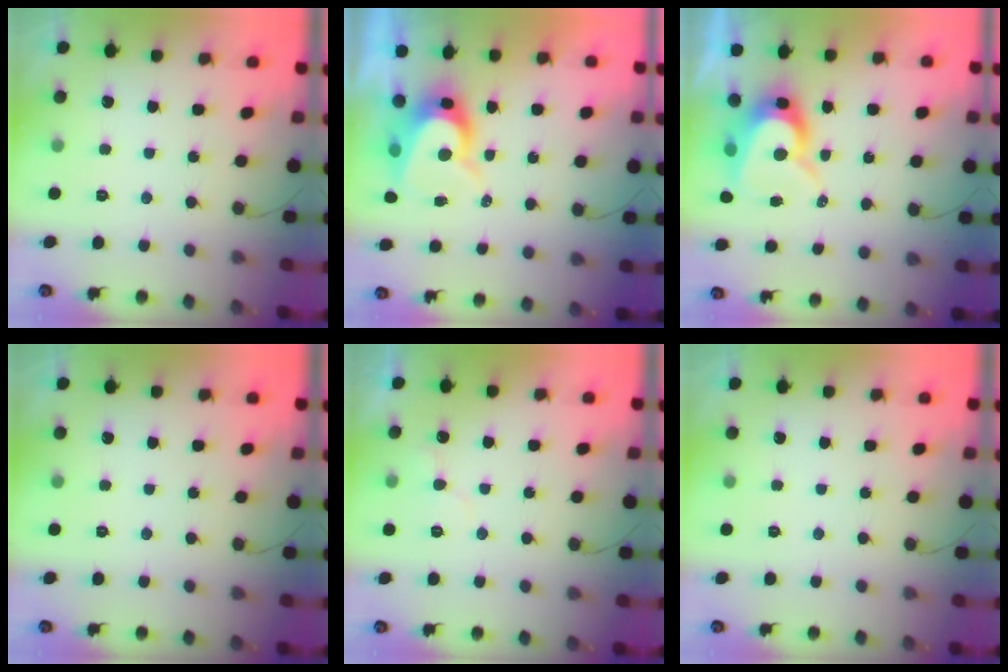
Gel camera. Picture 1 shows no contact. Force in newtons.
{"total": 9.0, "press": 9.0, "slide": 0.6}
{"total": 9.3, "press": 9.2, "slide": 0.7}
{"total": 0.0}
{"total": 5.4, "press": 5.4, "slide": 0.4}
{"total": 0.0}